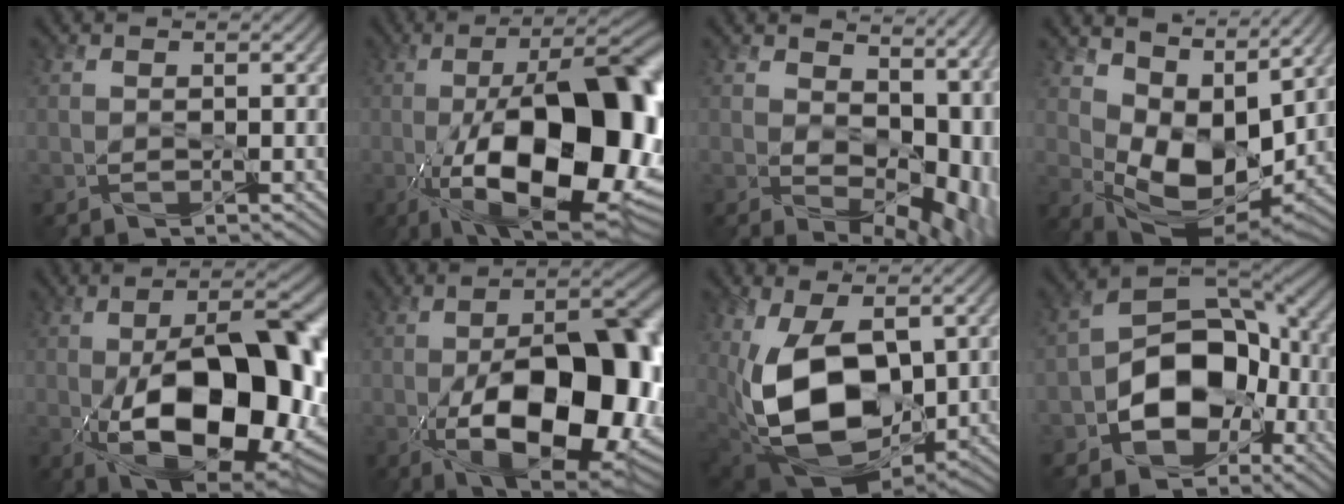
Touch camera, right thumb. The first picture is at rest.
{"total": 19.7, "force": [-4.7, 6.6, 18.0], "torque": [-0.285, 0.003, -0.070]}
{"total": 13.2, "force": [0.7, 7.5, 10.9], "torque": [-0.136, -0.019, 0.048]}
{"total": 10.6, "force": [2.9, 6.0, 8.3], "torque": [-0.166, -0.018, 0.067]}
{"total": 17.7, "force": [-3.4, 7.7, 15.5], "torque": [-0.212, -0.019, -0.042]}
{"total": 16.4, "force": [-4.0, 7.0, 14.3], "torque": [-0.199, -0.024, -0.050]}
{"total": 15.9, "force": [-0.3, 9.3, 12.9], "torque": [-0.250, -0.031, 0.004]}
{"total": 12.7, "force": [-3.8, 8.4, 8.7], "torque": [-0.150, -0.020, -0.071]}